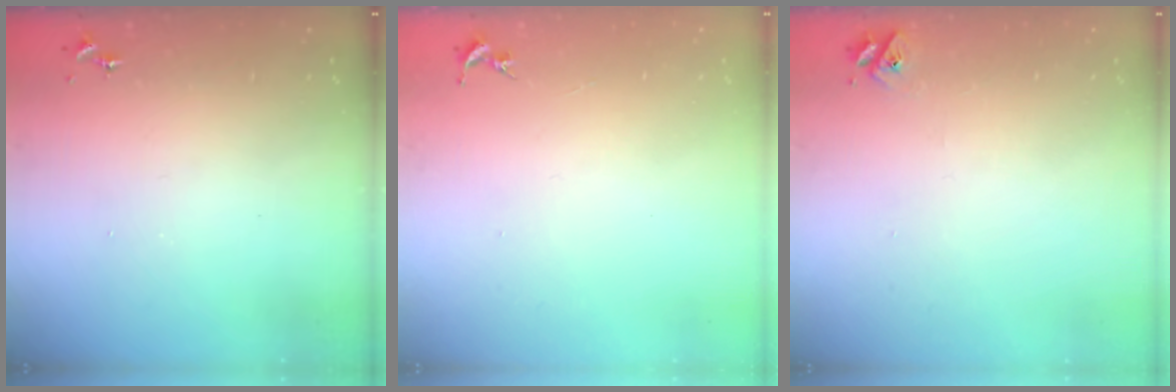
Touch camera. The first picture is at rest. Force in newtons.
{"total": 0.0}
{"total": 2.8, "press": 2.8, "slide": 0.3}